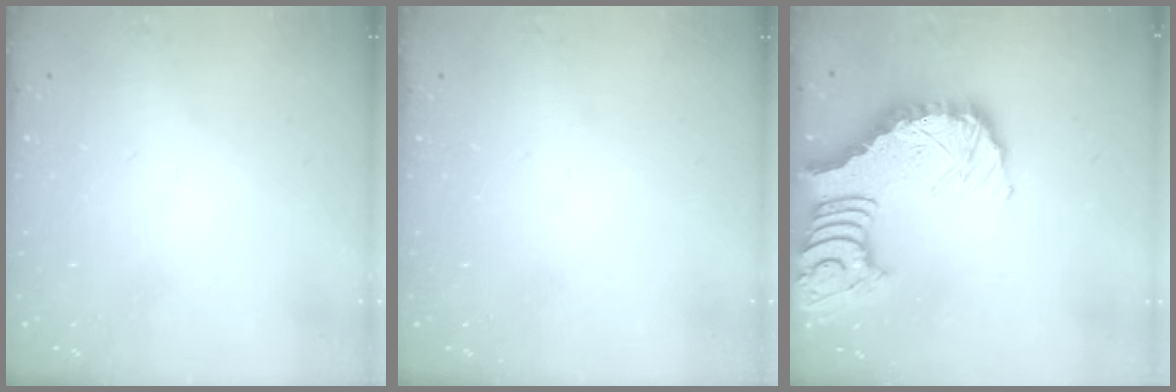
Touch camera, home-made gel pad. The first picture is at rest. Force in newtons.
{"total": 0.0}
{"total": 12.6, "press": 12.5, "slide": 1.6}